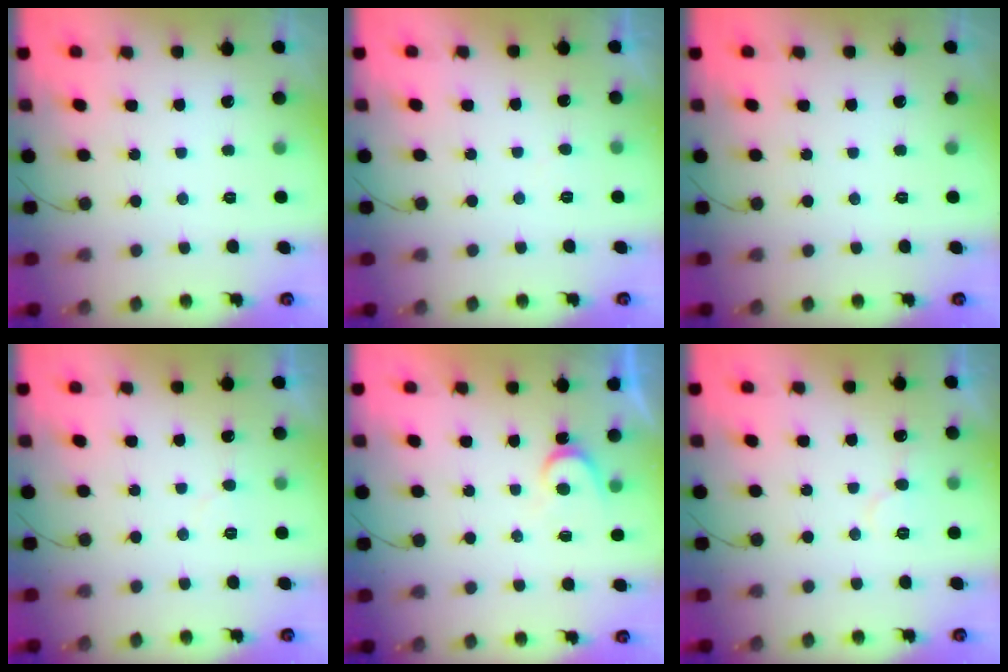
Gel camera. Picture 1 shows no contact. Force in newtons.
{"total": 2.3, "press": 2.3, "slide": 0.2}
{"total": 0.0}
{"total": 5.3, "press": 5.3, "slide": 0.5}
{"total": 4.7, "press": 4.7, "slide": 0.5}
{"total": 5.1, "press": 5.1, "slide": 0.5}